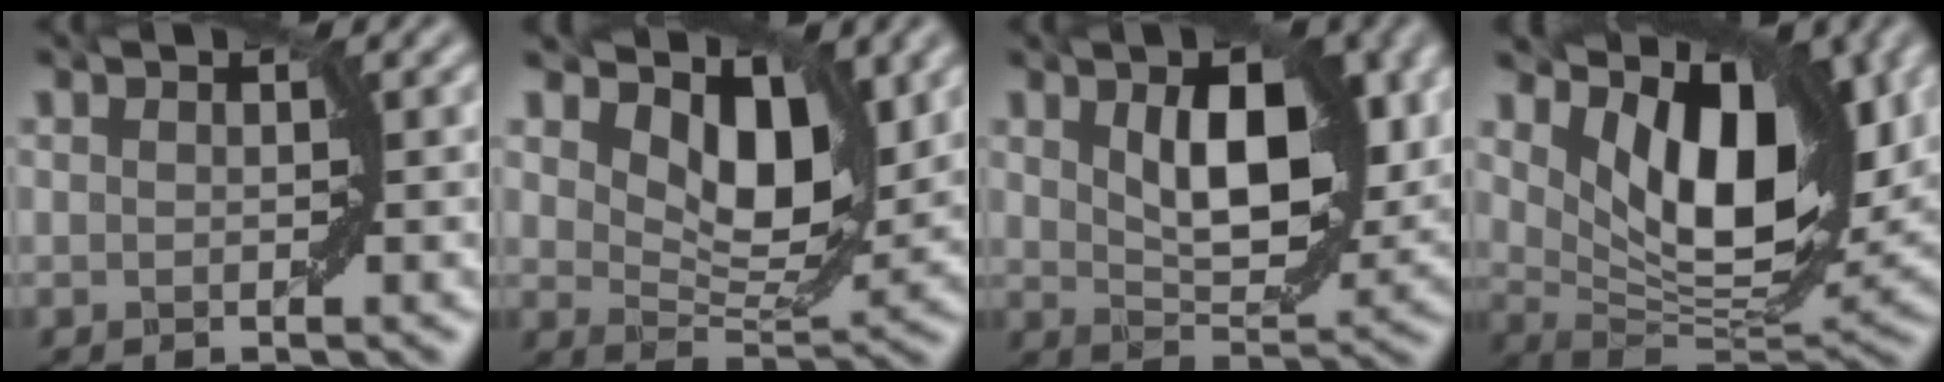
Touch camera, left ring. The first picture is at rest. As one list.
[{"total": 7.1, "force": [3.5, 3.7, 5.0], "torque": [-0.080, -0.011, 0.055]}, {"total": 8.7, "force": [2.5, 4.3, 7.2], "torque": [-0.120, -0.004, 0.045]}, {"total": 11.7, "force": [4.5, 6.0, 9.0], "torque": [-0.143, -0.010, 0.081]}]